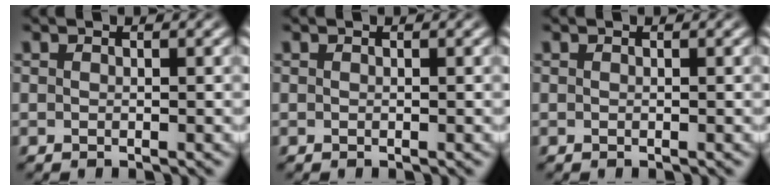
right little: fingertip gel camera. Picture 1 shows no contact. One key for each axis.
{"total": 0.0}
{"total": 0.0}